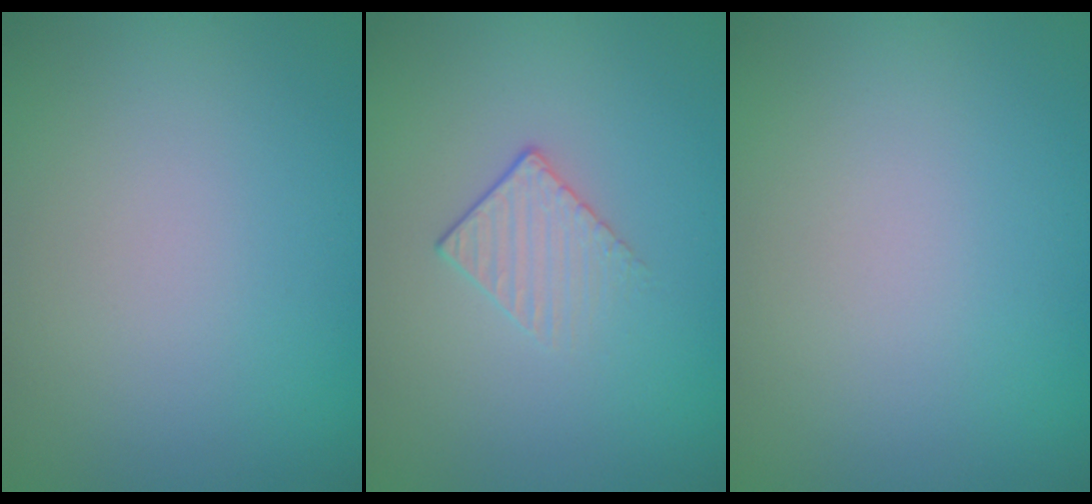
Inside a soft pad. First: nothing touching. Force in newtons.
{"total": 1.5, "press": 0.9, "slide": 1.2}
{"total": 0.0}